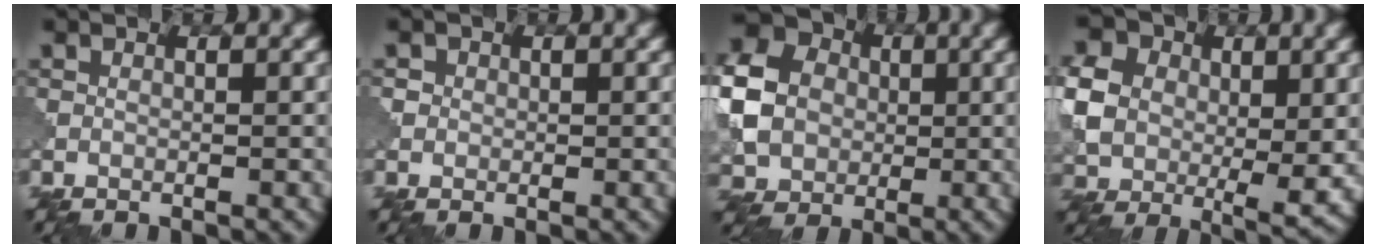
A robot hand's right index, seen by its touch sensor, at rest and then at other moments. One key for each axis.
{"total": 1.2, "fx": 0.2, "fy": 1.1, "fz": -0.1, "tx": 0.005, "ty": -0.001, "tz": 0.006}
{"total": 7.3, "fx": -0.3, "fy": 6.5, "fz": 3.2, "tx": -0.098, "ty": 0.002, "tz": -0.006}
{"total": 7.8, "fx": 0.8, "fy": 6.1, "fz": 4.8, "tx": -0.120, "ty": -0.014, "tz": 0.023}